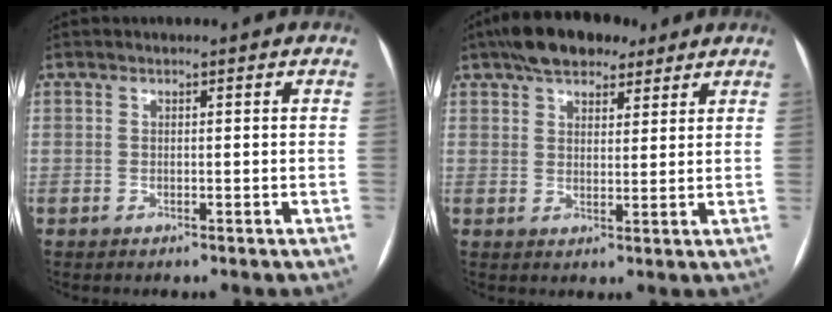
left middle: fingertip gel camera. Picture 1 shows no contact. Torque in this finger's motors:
{"motor_torque": [0.78, -0.75, 0.09, 0.02]}